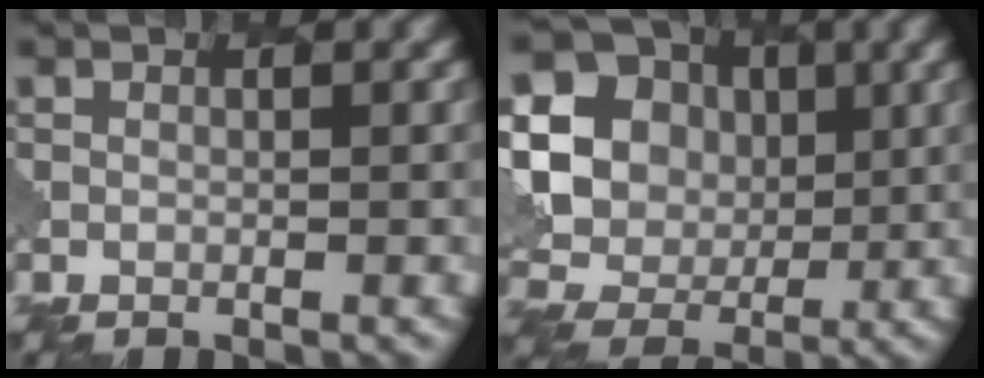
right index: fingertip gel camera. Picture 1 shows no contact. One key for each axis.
{"total": 15.7, "fx": 3.3, "fy": 14.1, "fz": 6.0, "tx": -0.171, "ty": 0.027, "tz": 0.042}